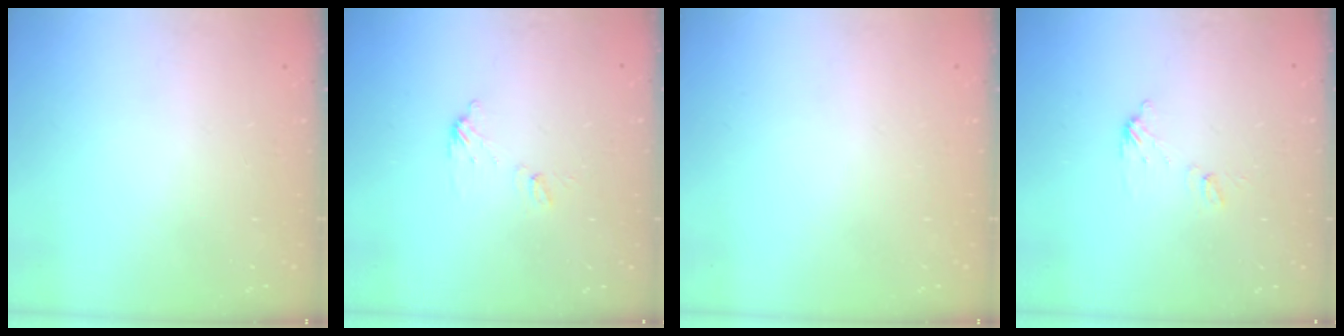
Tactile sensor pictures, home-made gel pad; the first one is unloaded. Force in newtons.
{"total": 5.8, "press": 5.8, "slide": 0.2}
{"total": 0.0}
{"total": 5.8, "press": 5.8, "slide": 0.2}